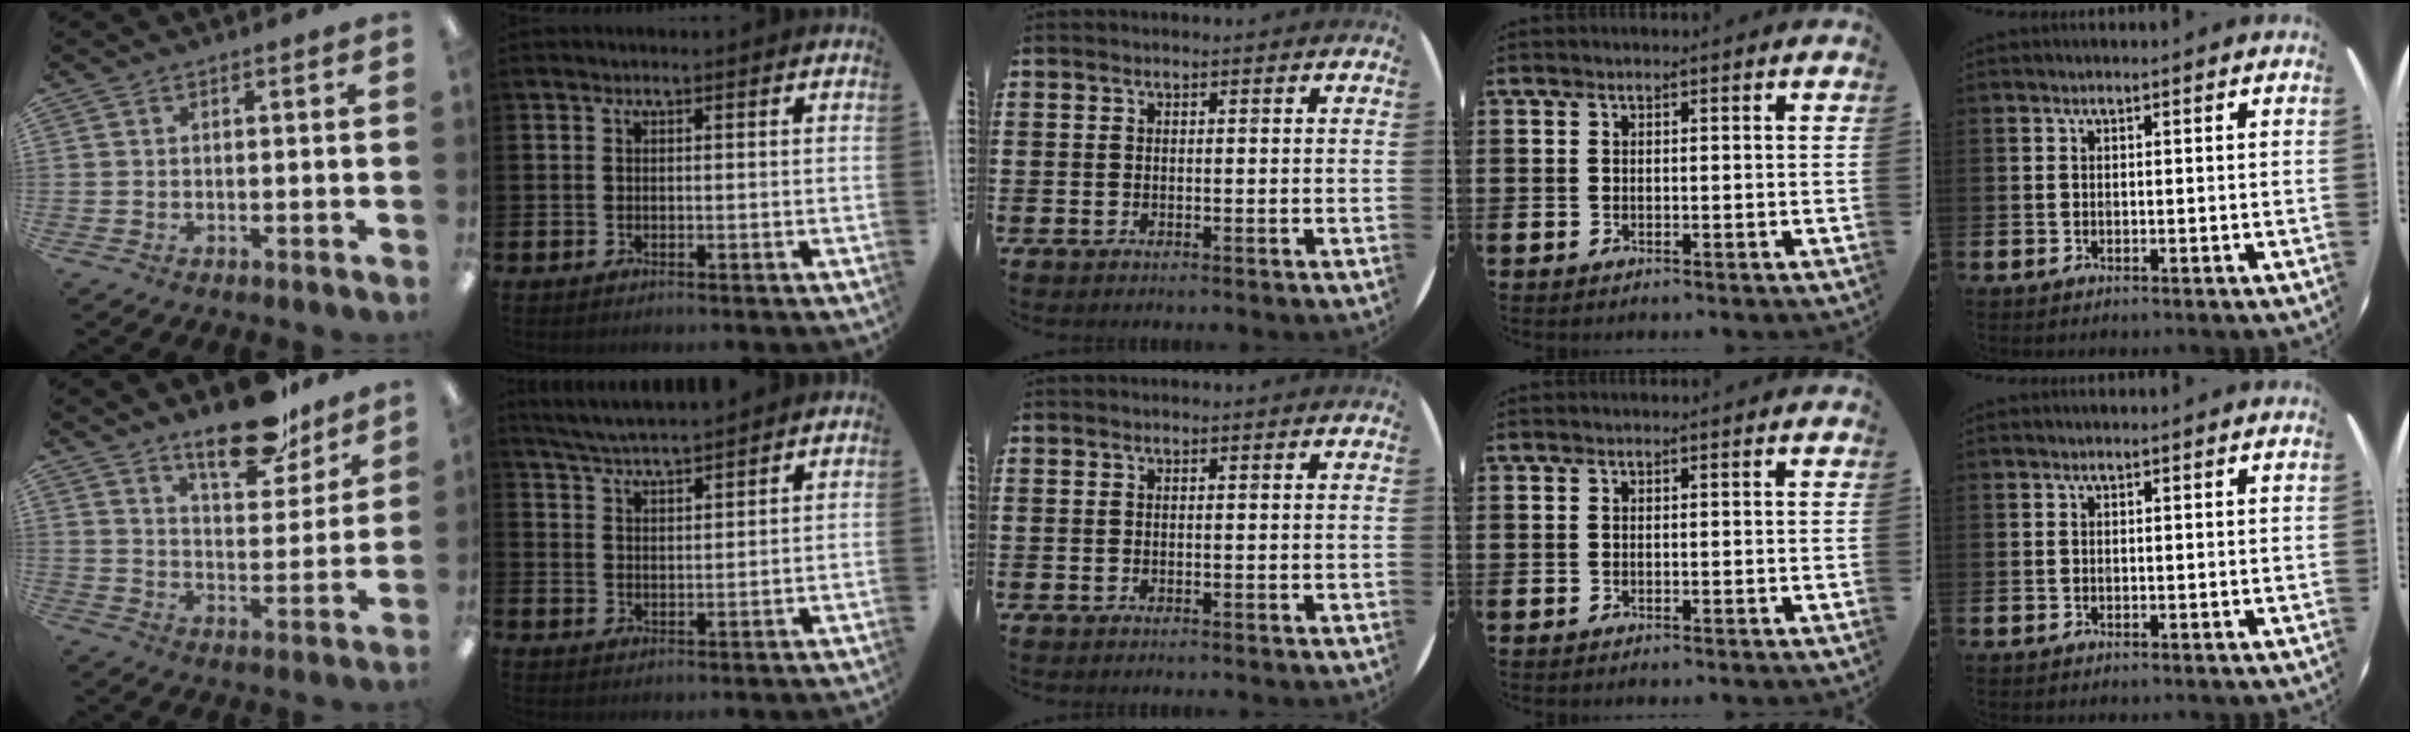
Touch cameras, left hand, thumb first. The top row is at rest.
{"thumb": {"total": 20.6, "force": [15.3, 7.6, 11.5], "torque": [-0.182, -0.092, 0.260]}, "index": {"total": 4.9, "force": [4.8, 0.1, 0.8], "torque": [-0.038, -0.022, 0.088]}}